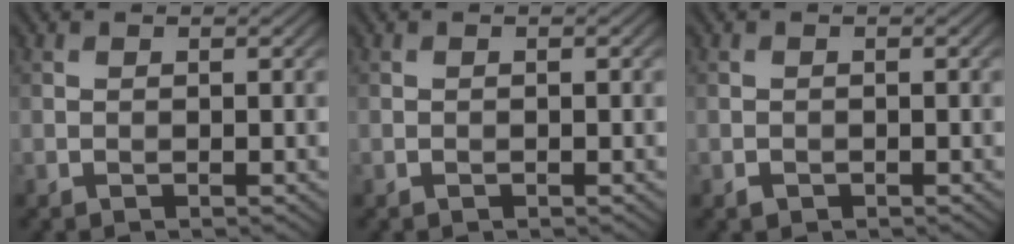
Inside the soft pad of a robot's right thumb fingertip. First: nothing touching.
{"total": 0.0}
{"total": 0.7, "force": [-0.4, 0.5, 0.2], "torque": [-0.002, -0.003, -0.009]}